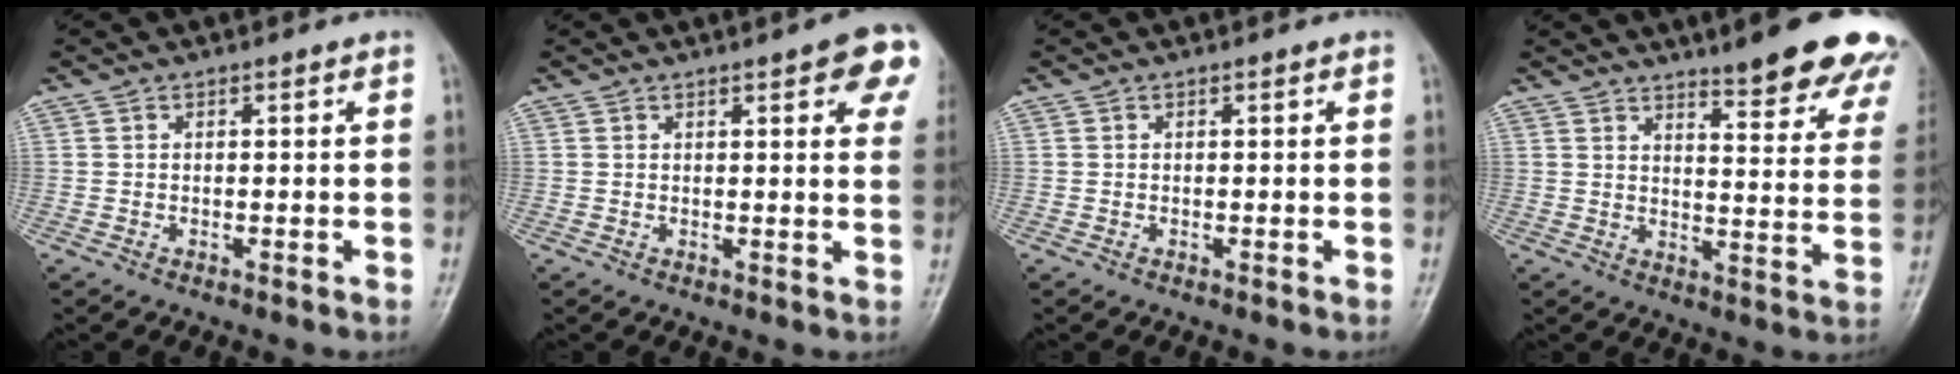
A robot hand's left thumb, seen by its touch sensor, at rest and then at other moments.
{"total": 8.9, "force": [4.2, 2.6, 7.4], "torque": [-0.063, -0.008, 0.042]}
{"total": 0.0}
{"total": 17.5, "force": [13.6, 3.4, 10.5], "torque": [-0.097, -0.080, 0.164]}